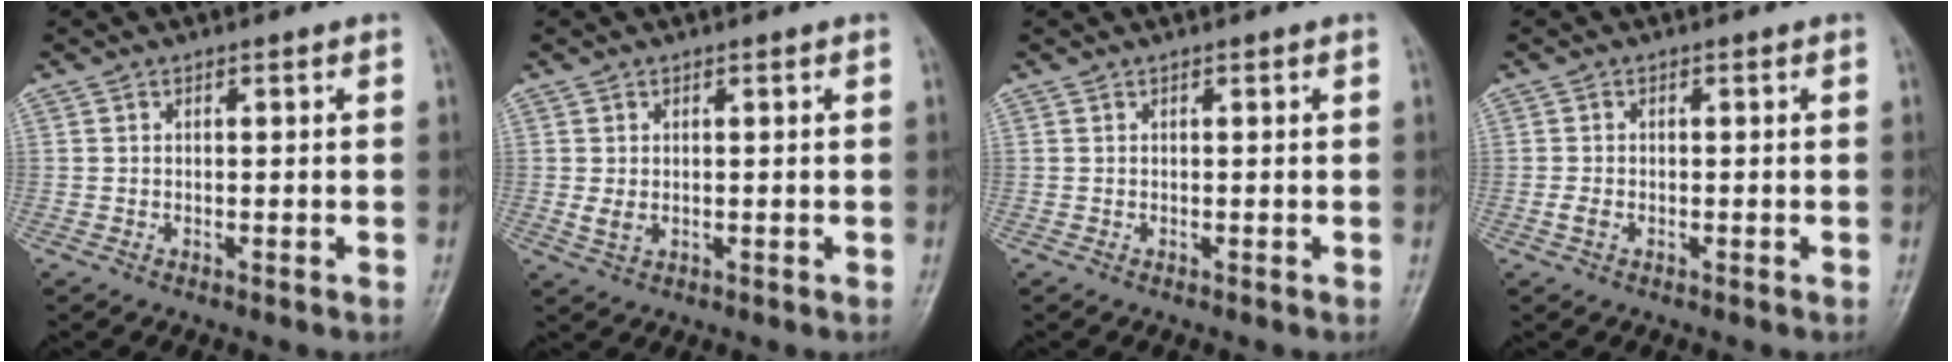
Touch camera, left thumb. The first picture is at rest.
{"total": 2.5, "force": [0.0, 1.6, 1.8], "torque": [-0.037, -0.004, 0.003]}
{"total": 0.0}
{"total": 1.9, "force": [-0.7, 1.2, 1.2], "torque": [-0.028, 0.003, -0.015]}